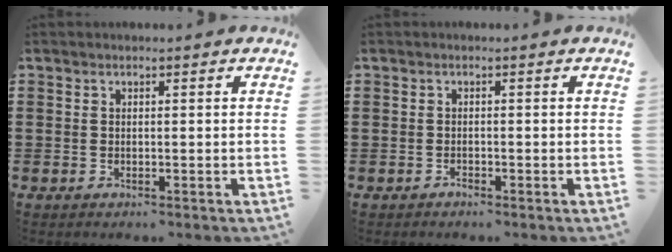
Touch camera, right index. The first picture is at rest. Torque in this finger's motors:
{"motor_torque": [0.17, 1.32, -1.05, -0.21]}